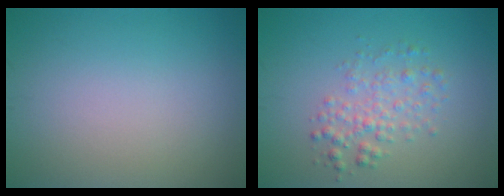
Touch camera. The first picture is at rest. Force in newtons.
{"total": 2.6, "press": 2.6, "slide": 0.1}